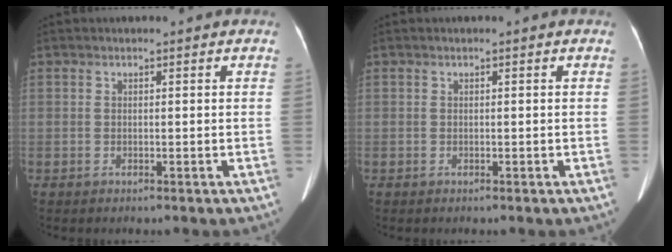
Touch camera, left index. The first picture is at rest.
{"total": 0.0}